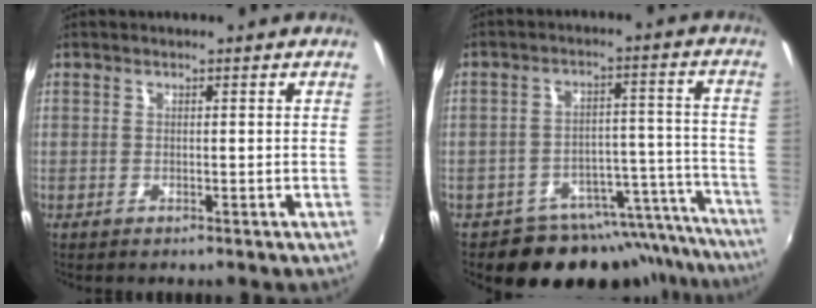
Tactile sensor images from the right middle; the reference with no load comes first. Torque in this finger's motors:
{"motor_torque": [1.04, -1.10, 0.07, 0.03]}